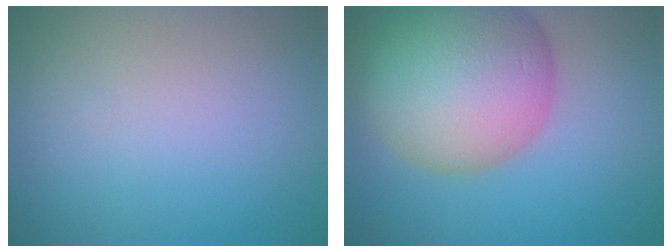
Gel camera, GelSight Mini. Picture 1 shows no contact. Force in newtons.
{"total": 12.9, "press": 12.9, "slide": 0.7}